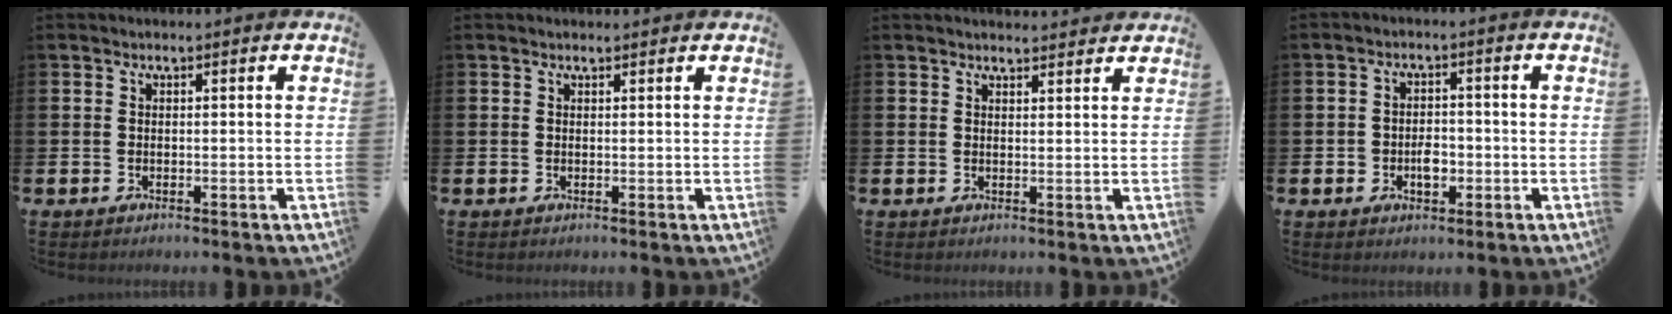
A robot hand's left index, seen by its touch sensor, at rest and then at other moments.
{"total": 0.6, "force": [0.6, 0.2, 0.1], "torque": [0.006, -0.002, 0.008]}
{"total": 2.1, "force": [2.1, 0.4, 0.0], "torque": [0.005, -0.013, 0.037]}
{"total": 3.0, "force": [-1.0, 2.2, 1.8], "torque": [-0.028, 0.002, -0.024]}